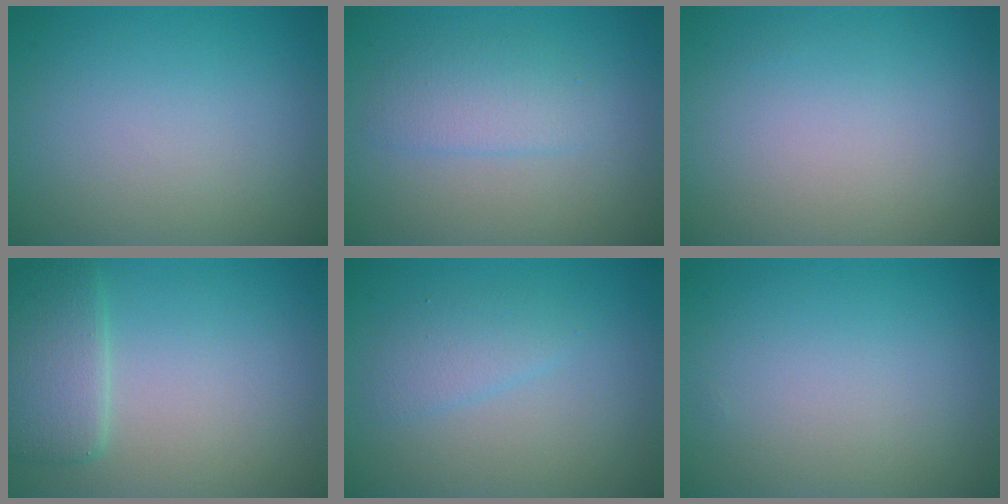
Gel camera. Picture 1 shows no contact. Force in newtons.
{"total": 2.4, "press": 2.4, "slide": 0.0}
{"total": 0.0}
{"total": 3.5, "press": 3.5, "slide": 0.1}
{"total": 1.9, "press": 1.9, "slide": 0.1}
{"total": 0.0}